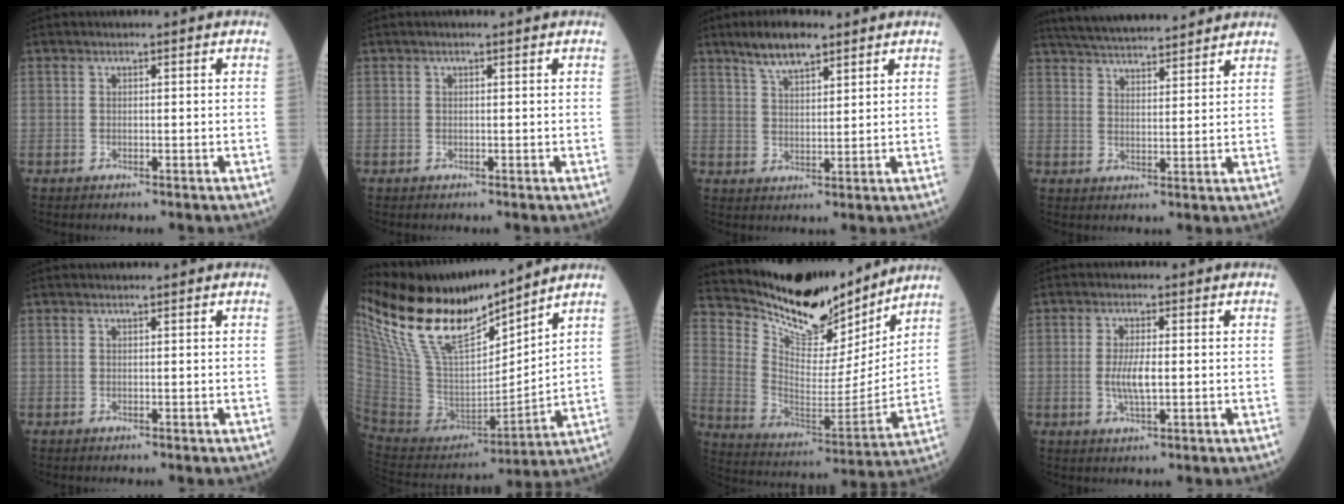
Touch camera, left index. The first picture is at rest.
{"total": 0.5, "force": [0.4, -0.1, 0.3], "torque": [-0.010, 0.002, 0.008]}
{"total": 6.3, "force": [4.8, 1.7, 3.8], "torque": [-0.079, 0.010, 0.091]}
{"total": 15.6, "force": [14.2, 2.2, 6.0], "torque": [-0.103, 0.032, 0.216]}
{"total": 0.0}
{"total": 19.8, "force": [16.6, 3.6, 10.1], "torque": [-0.208, 0.000, 0.325]}
{"total": 17.6, "force": [16.1, 4.4, 5.7], "torque": [-0.115, -0.032, 0.269]}
{"total": 4.2, "force": [-0.3, 0.9, 4.1], "torque": [-0.088, -0.006, -0.005]}